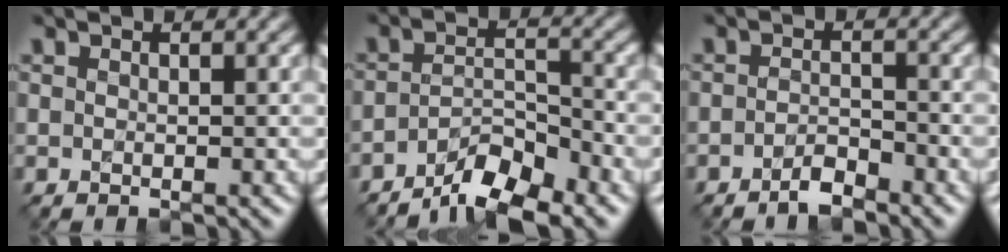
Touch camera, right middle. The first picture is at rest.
{"total": 5.4, "force": [-4.1, 1.5, 3.1], "torque": [-0.053, 0.001, -0.074]}
{"total": 2.1, "force": [-1.7, 0.5, 1.2], "torque": [-0.023, 0.005, -0.033]}